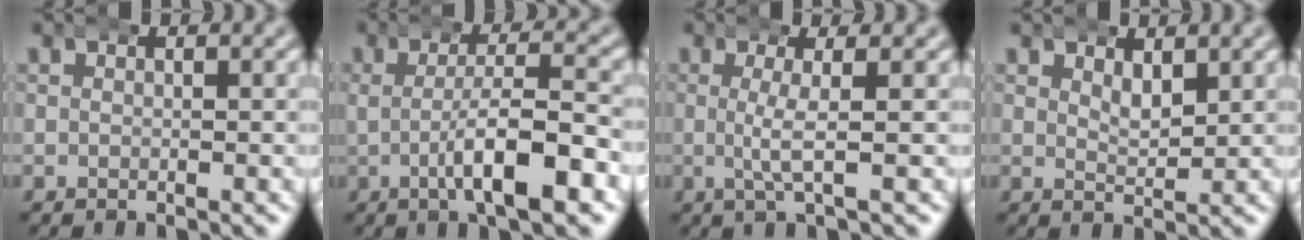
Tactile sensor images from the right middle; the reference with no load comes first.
{"total": 5.7, "force": [-1.8, 1.5, 5.1], "torque": [-0.083, -0.001, -0.032]}
{"total": 3.0, "force": [0.5, -0.1, 2.9], "torque": [-0.052, 0.003, 0.008]}
{"total": 1.9, "force": [1.5, 0.6, 1.1], "torque": [-0.020, -0.012, 0.029]}